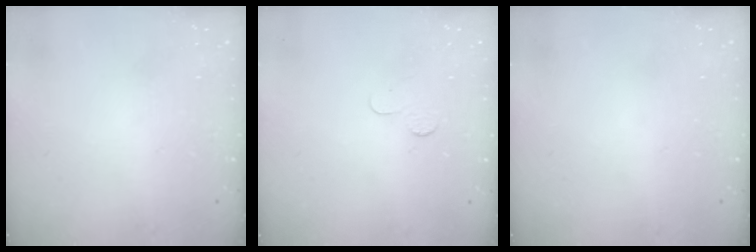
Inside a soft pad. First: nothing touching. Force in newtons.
{"total": 2.5, "press": 2.5, "slide": 0.2}
{"total": 0.0}